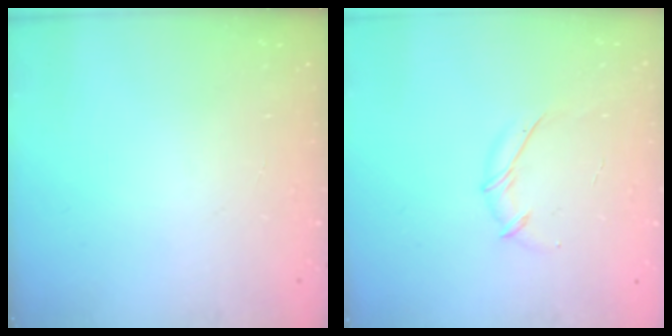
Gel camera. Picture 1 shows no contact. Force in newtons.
{"total": 6.1, "press": 6.0, "slide": 1.1}